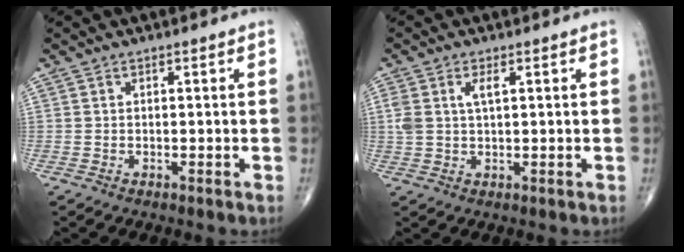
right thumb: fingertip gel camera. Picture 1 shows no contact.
{"total": 4.0, "force": [1.3, 1.8, 3.3], "torque": [-0.076, 0.008, 0.030]}